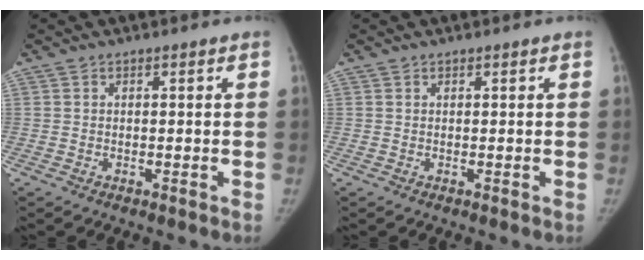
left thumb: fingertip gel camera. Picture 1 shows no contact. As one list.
[{"total": 0.0}]